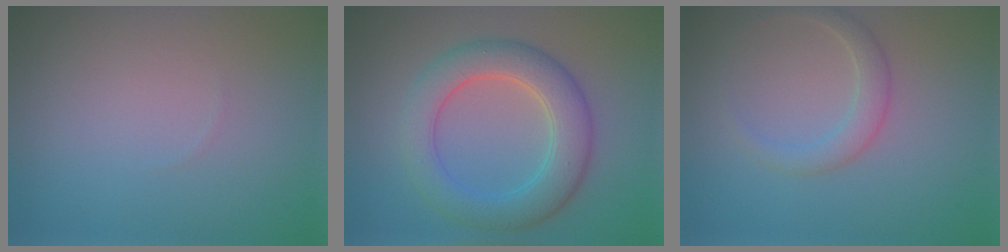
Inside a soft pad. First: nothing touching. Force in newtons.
{"total": 5.8, "press": 5.8, "slide": 0.2}
{"total": 2.1, "press": 2.1, "slide": 0.1}